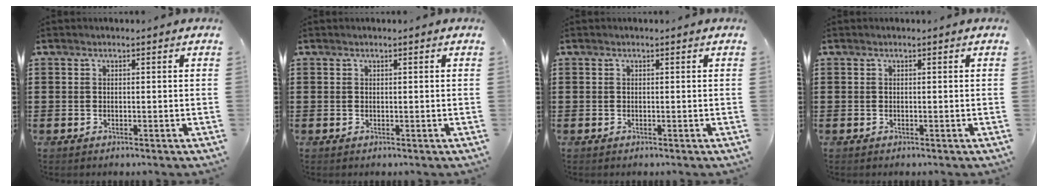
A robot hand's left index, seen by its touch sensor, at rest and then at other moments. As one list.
[{"total": 0.0}, {"total": 0.0}, {"total": 0.0}]